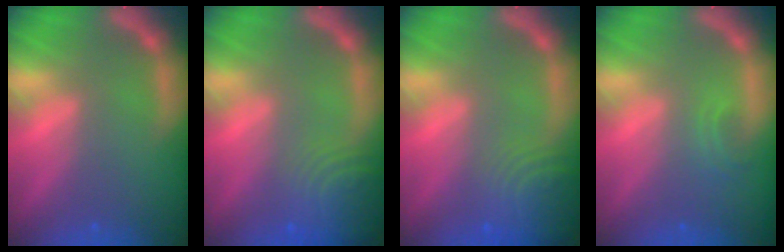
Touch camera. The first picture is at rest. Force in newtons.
{"total": 7.4}
{"total": 7.4}
{"total": 1.4}